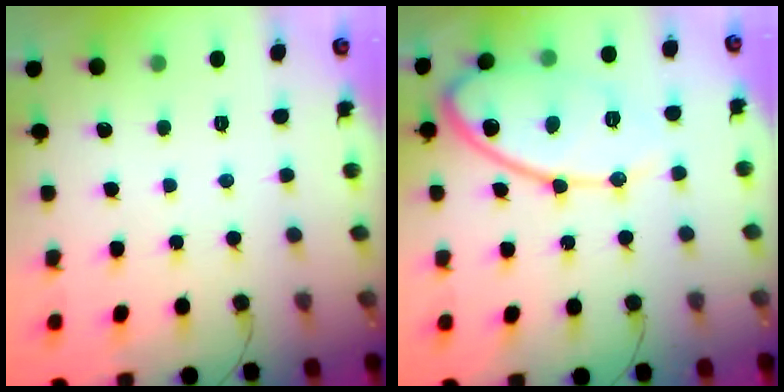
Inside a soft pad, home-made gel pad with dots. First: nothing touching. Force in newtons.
{"total": 14.1, "press": 14.1, "slide": 0.9}